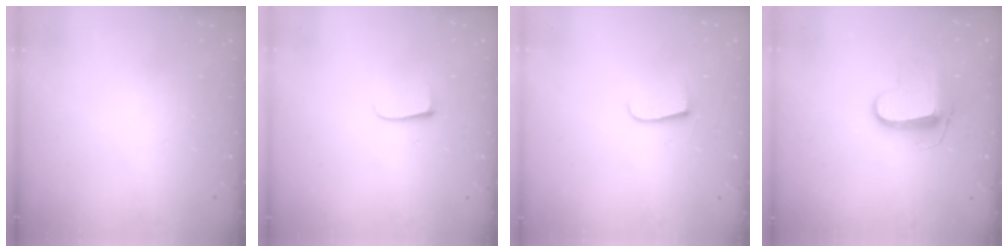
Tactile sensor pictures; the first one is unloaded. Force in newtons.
{"total": 5.4, "press": 5.3, "slide": 0.5}
{"total": 6.5, "press": 6.5, "slide": 0.8}
{"total": 9.8, "press": 9.8, "slide": 0.4}